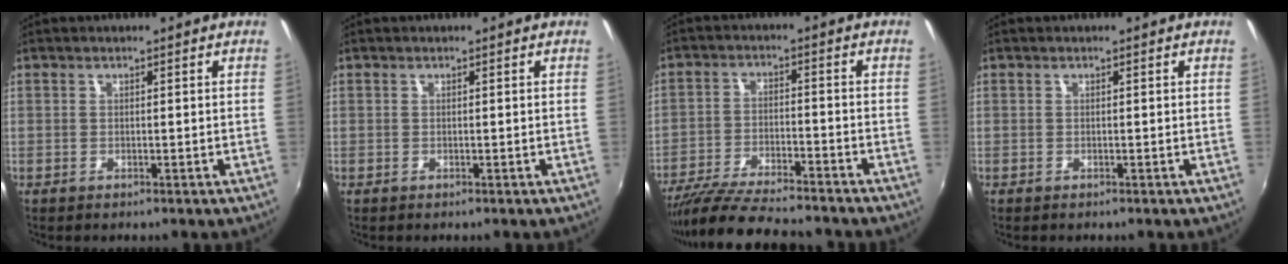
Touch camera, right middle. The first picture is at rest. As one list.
[{"total": 0.0}, {"total": 15.4, "force": [-13.6, 2.2, 6.9], "torque": [-0.145, -0.028, -0.226]}, {"total": 0.0}]